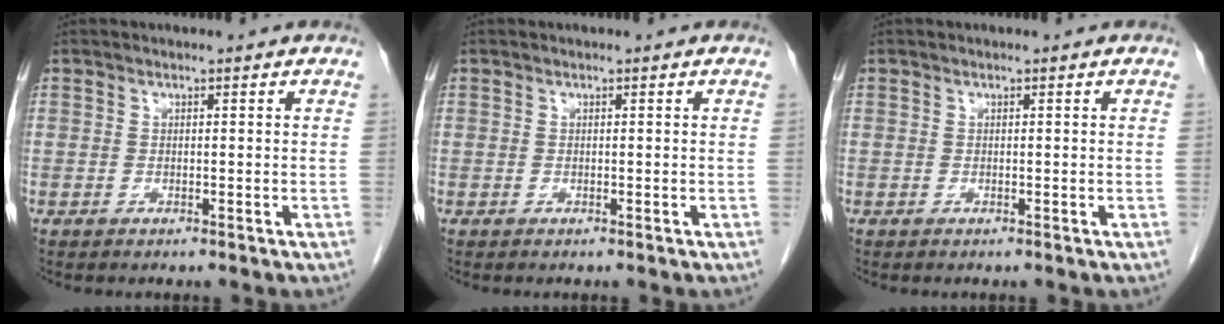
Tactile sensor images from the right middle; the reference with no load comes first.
{"total": 0.0}
{"total": 0.0}